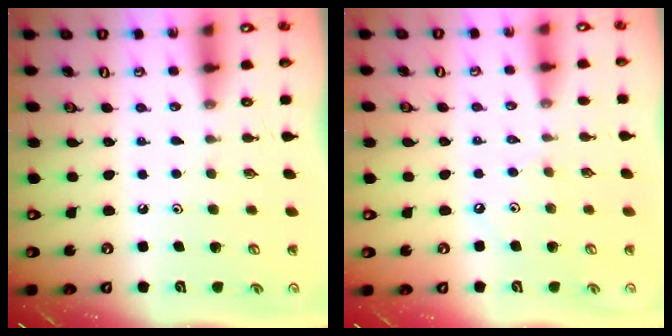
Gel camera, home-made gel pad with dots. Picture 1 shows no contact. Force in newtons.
{"total": 3.4, "press": 3.3, "slide": 0.6}